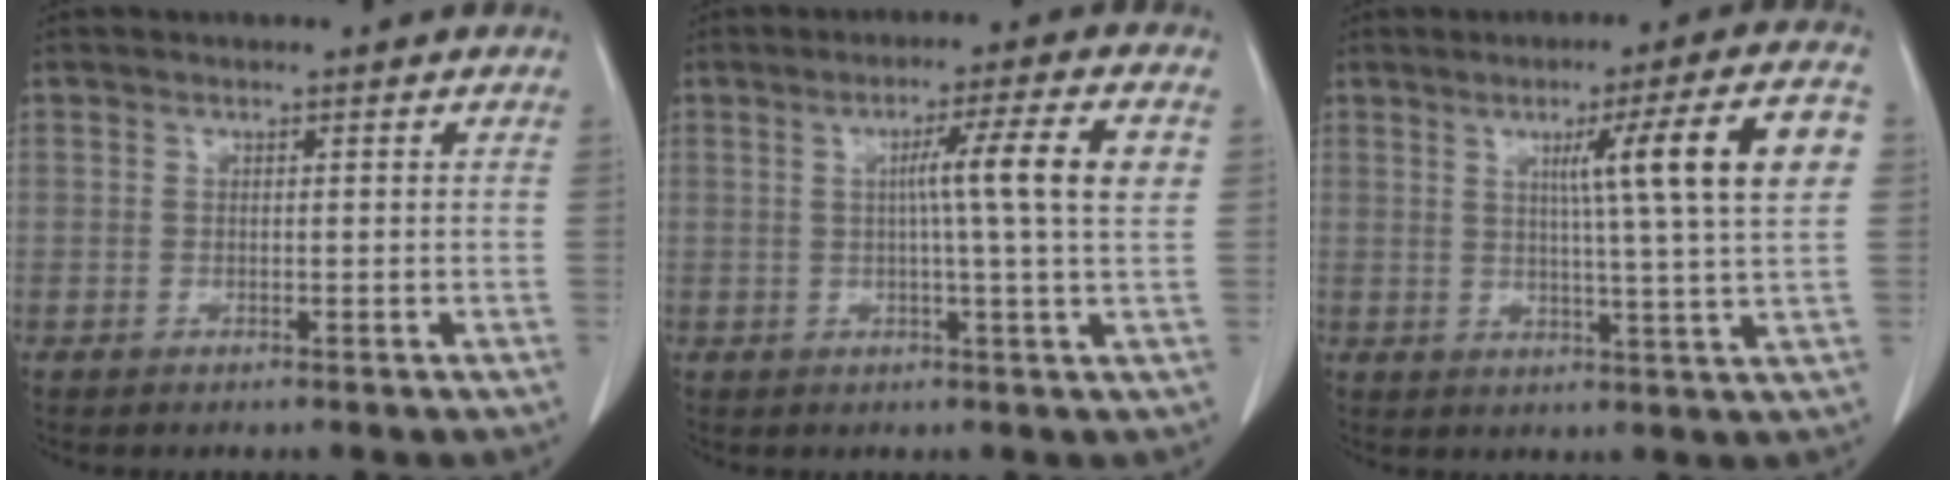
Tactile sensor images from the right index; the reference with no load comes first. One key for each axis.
{"total": 8.5, "fx": 1.5, "fy": -1.2, "fz": 8.3, "tx": -0.126, "ty": 0.006, "tz": 0.023}
{"total": 12.7, "fx": 3.1, "fy": -1.3, "fz": 12.2, "tx": -0.176, "ty": 0.007, "tz": 0.043}